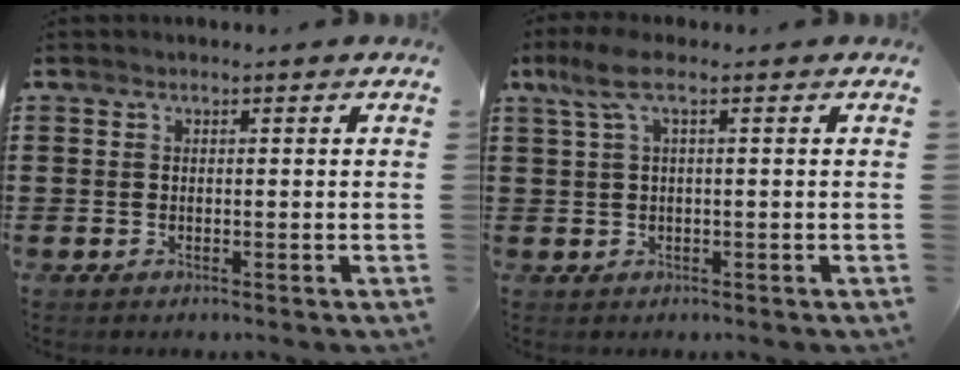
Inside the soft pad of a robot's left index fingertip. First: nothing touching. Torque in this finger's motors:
{"motor_torque": [1.00, -1.14, 0.23, 0.08]}